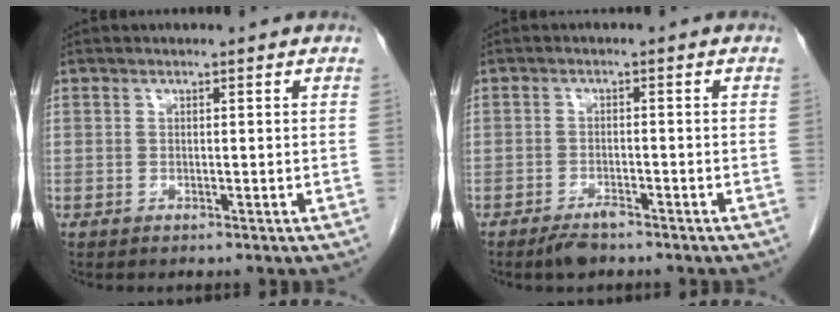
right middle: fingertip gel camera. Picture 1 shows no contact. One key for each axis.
{"total": 3.0, "fx": -2.4, "fy": 0.7, "fz": 1.7, "tx": -0.034, "ty": -0.003, "tz": -0.040}